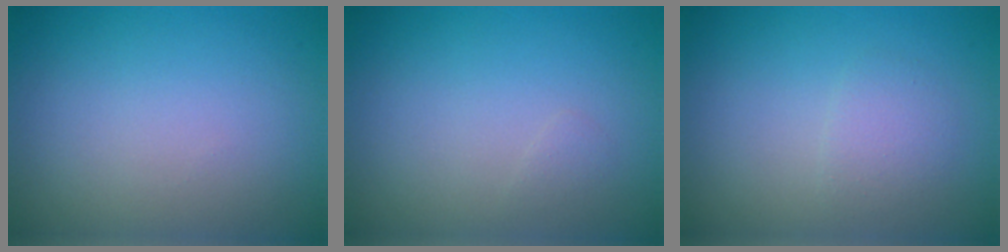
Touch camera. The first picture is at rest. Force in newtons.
{"total": 0.5, "press": 0.5, "slide": 0.0}
{"total": 1.6, "press": 1.6, "slide": 0.1}